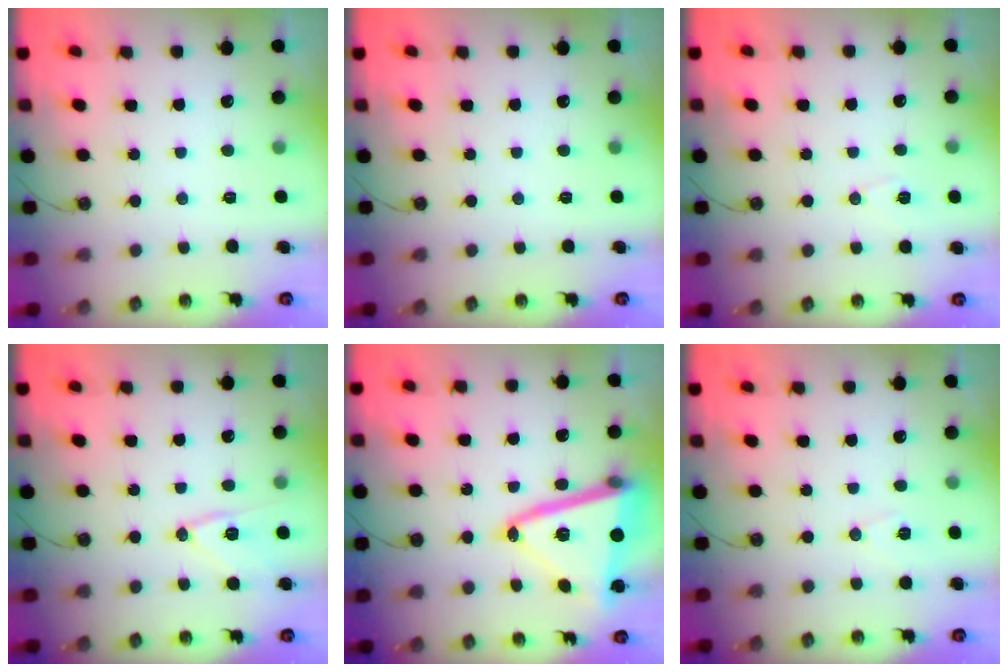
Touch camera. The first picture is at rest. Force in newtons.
{"total": 0.0}
{"total": 6.0, "press": 4.8, "slide": 3.6}
{"total": 11.5, "press": 11.3, "slide": 2.2}
{"total": 18.7, "press": 18.5, "slide": 2.8}
{"total": 8.3, "press": 7.1, "slide": 4.3}